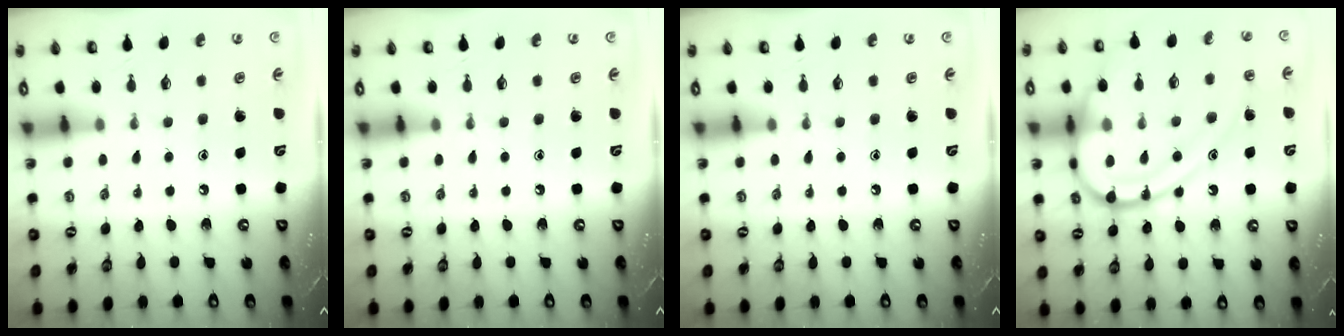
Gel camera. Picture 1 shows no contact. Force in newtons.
{"total": 0.0}
{"total": 0.0}
{"total": 19.8, "press": 19.7, "slide": 2.0}